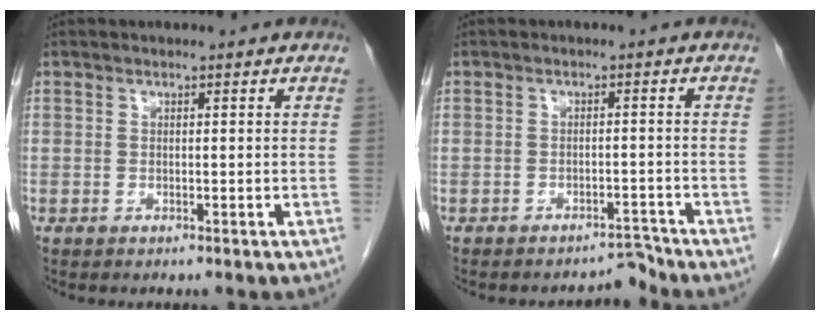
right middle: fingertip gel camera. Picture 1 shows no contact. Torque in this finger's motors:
{"motor_torque": [-0.52, -0.19, -0.06, -0.01]}